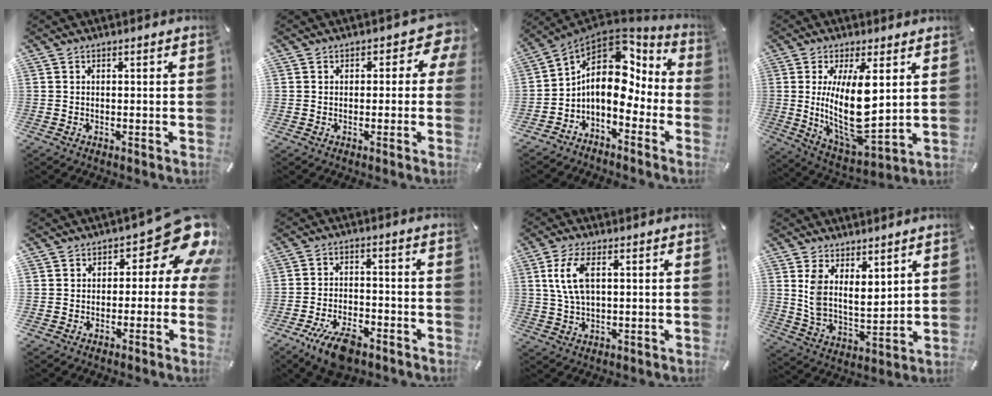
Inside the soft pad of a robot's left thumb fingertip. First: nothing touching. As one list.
[{"total": 6.3, "force": [1.7, 4.3, 4.3], "torque": [-0.043, -0.013, 0.026]}, {"total": 12.8, "force": [1.0, 9.0, 9.1], "torque": [-0.156, -0.023, 0.016]}, {"total": 17.0, "force": [3.0, 6.5, 15.4], "torque": [-0.290, -0.033, 0.048]}, {"total": 14.2, "force": [5.4, 8.3, 10.2], "torque": [-0.122, -0.040, 0.090]}, {"total": 9.0, "force": [-5.7, 4.1, 5.6], "torque": [-0.112, 0.024, -0.103]}, {"total": 8.0, "force": [2.2, 3.8, 6.7], "torque": [-0.154, 0.000, 0.035]}, {"total": 7.9, "force": [5.6, 4.1, 3.8], "torque": [-0.079, -0.033, 0.106]}]